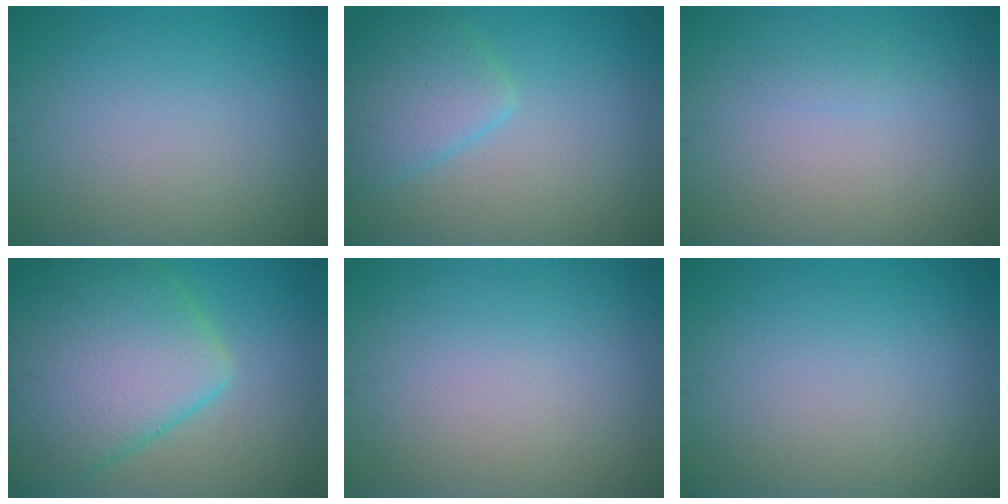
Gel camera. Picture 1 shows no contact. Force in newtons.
{"total": 4.0, "press": 4.0, "slide": 0.2}
{"total": 0.6, "press": 0.6, "slide": 0.0}
{"total": 11.8, "press": 11.8, "slide": 0.3}
{"total": 0.0}
{"total": 0.0}